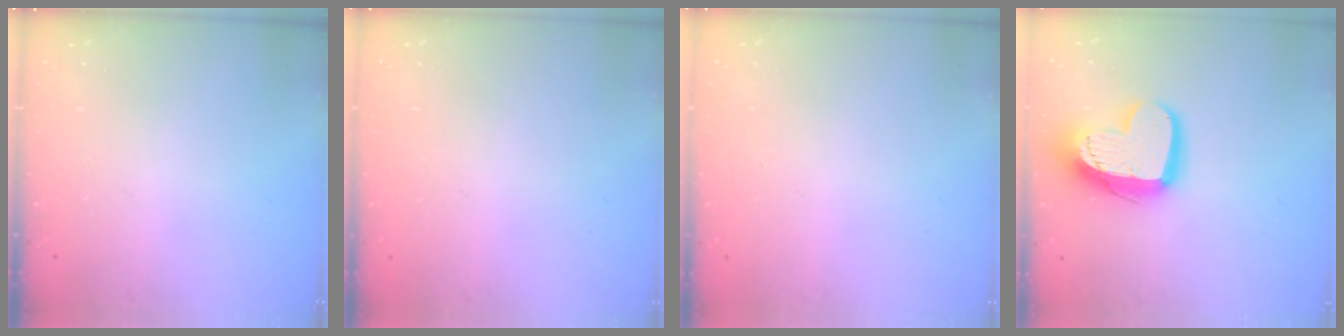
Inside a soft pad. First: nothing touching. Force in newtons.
{"total": 0.0}
{"total": 0.8, "press": 0.4, "slide": 0.7}
{"total": 16.7, "press": 16.6, "slide": 1.5}